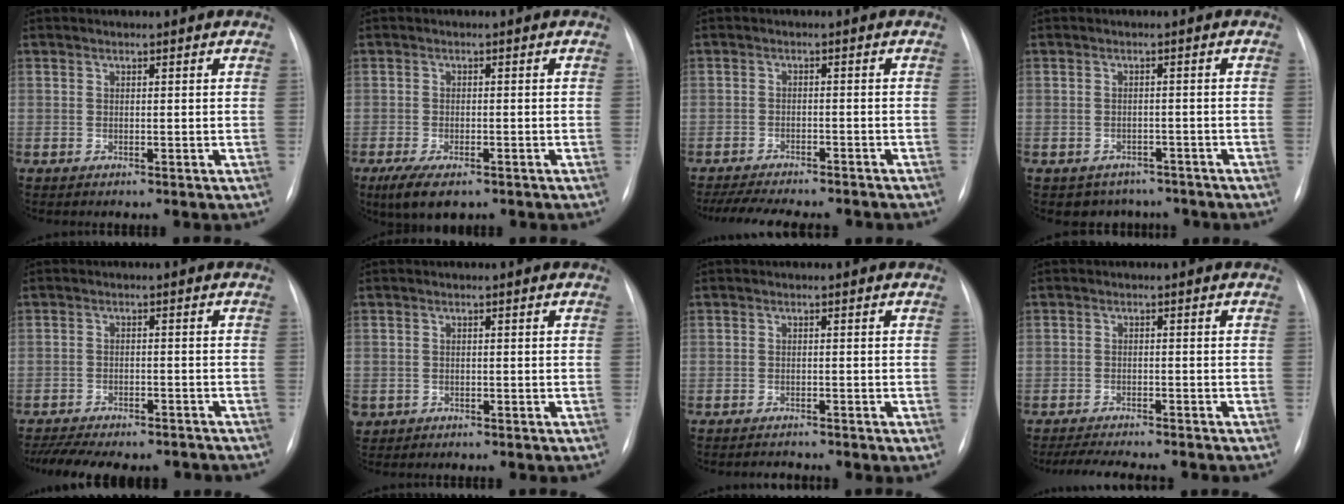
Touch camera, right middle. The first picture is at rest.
{"total": 5.8, "force": [-3.7, 2.1, 3.8], "torque": [-0.072, -0.012, -0.056]}
{"total": 12.6, "force": [-11.1, 3.2, 5.1], "torque": [-0.090, -0.004, -0.150]}
{"total": 5.0, "force": [-4.0, 3.0, 0.1], "torque": [0.006, 0.015, -0.047]}
{"total": 14.8, "force": [-12.8, 4.4, 5.9], "torque": [-0.128, 0.000, -0.170]}
{"total": 2.0, "force": [-1.0, 1.8, 0.3], "torque": [-0.008, 0.002, -0.012]}
{"total": 1.0, "force": [-1.0, 0.0, 0.1], "torque": [-0.004, -0.007, -0.012]}
{"total": 8.2, "force": [-7.3, 1.7, 3.3], "torque": [-0.049, -0.008, -0.106]}